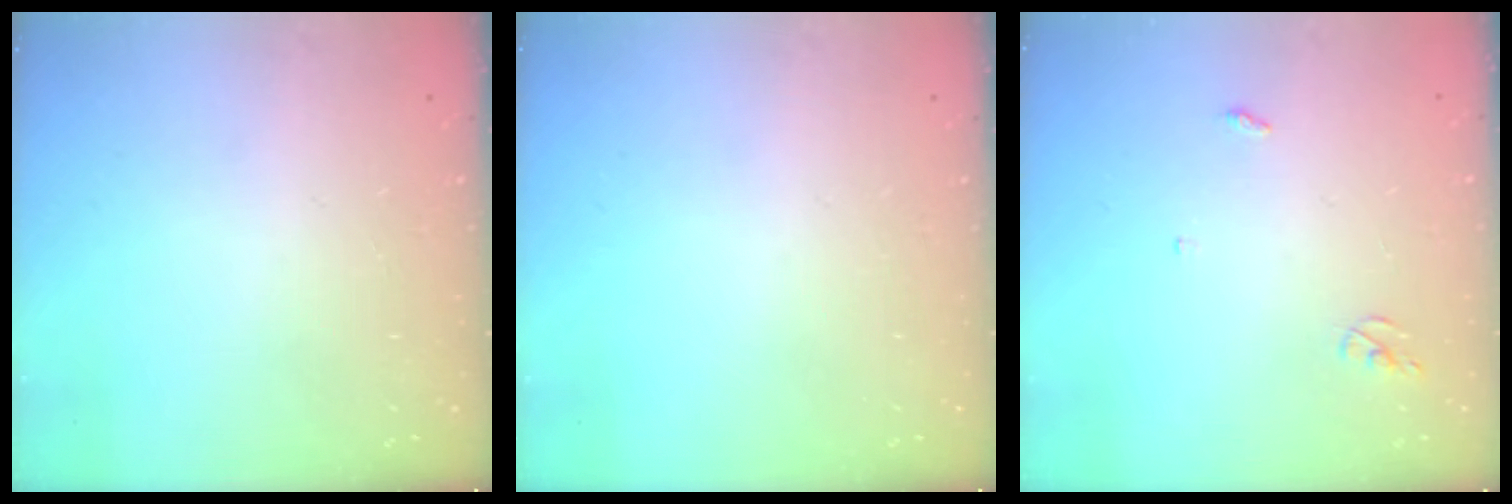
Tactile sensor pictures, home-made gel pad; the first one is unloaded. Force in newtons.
{"total": 0.0}
{"total": 2.6, "press": 2.6, "slide": 0.2}